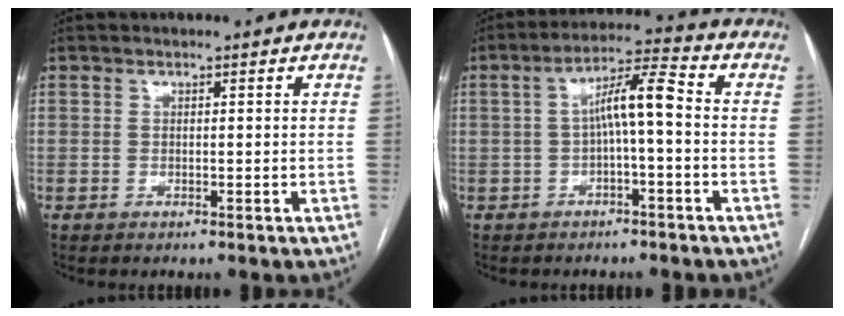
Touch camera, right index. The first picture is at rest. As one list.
[{"total": 7.1, "force": [-0.4, 0.8, 7.0], "torque": [-0.121, 0.030, -0.007]}]